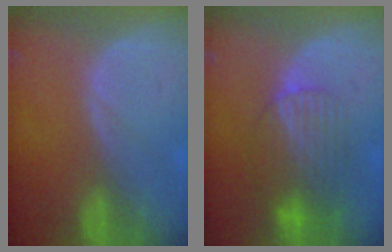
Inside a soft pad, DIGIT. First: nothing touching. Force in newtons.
{"total": 8.2, "press": 7.4, "slide": 3.5}